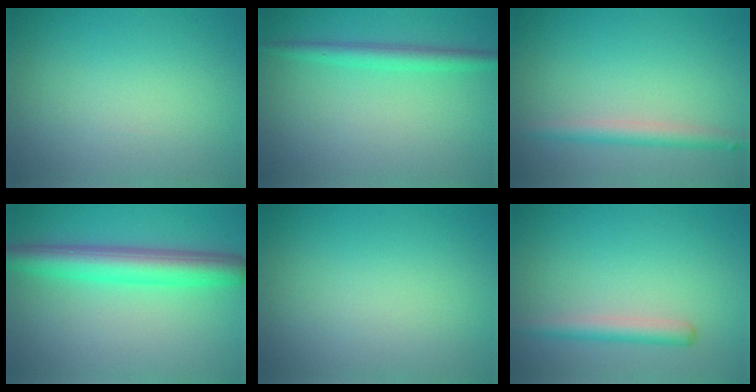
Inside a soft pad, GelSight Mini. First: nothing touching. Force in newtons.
{"total": 2.4, "press": 2.4, "slide": 0.2}
{"total": 2.2, "press": 2.2, "slide": 0.1}
{"total": 6.0, "press": 6.0, "slide": 0.1}
{"total": 0.0}
{"total": 2.2, "press": 2.2, "slide": 0.1}